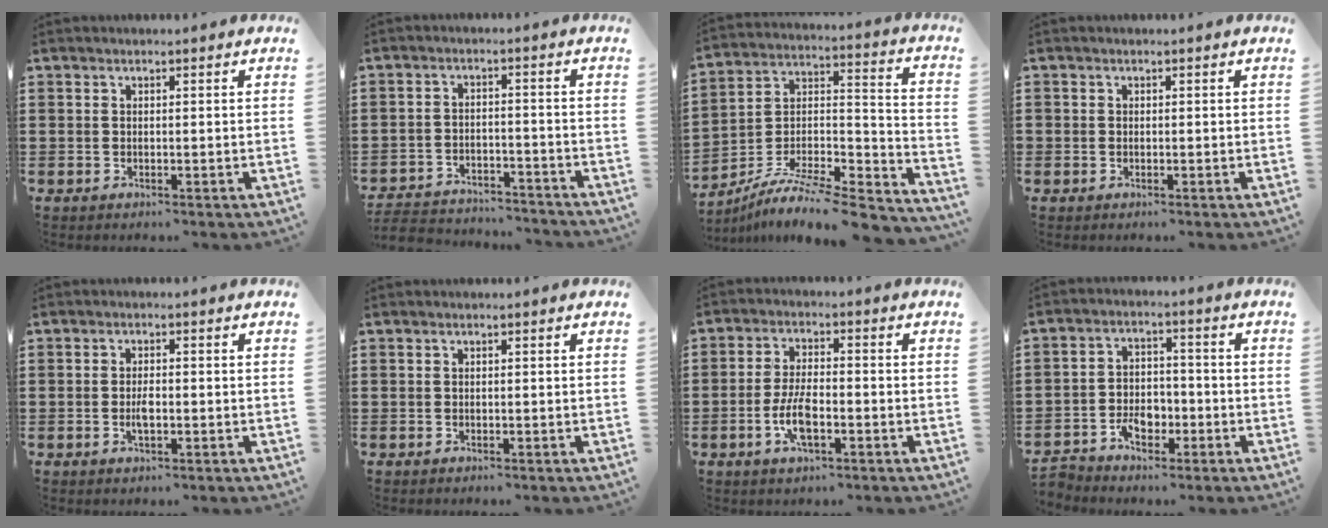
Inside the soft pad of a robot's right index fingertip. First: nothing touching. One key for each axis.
{"total": 4.4, "fx": -4.4, "fy": 0.6, "fz": 0.5, "tx": -0.019, "ty": 0.001, "tz": -0.092}
{"total": 8.5, "fx": -7.2, "fy": 1.5, "fz": 4.1, "tx": -0.074, "ty": 0.002, "tz": -0.146}
{"total": 0.6, "fx": -0.2, "fy": 0.6, "fz": 0.1, "tx": -0.003, "ty": 0.003, "tz": -0.004}
{"total": 2.4, "fx": -0.5, "fy": 0.9, "fz": 2.2, "tx": -0.047, "ty": -0.001, "tz": -0.012}
{"total": 0.0}
{"total": 6.1, "fx": -2.1, "fy": 2.4, "fz": 5.2, "tx": -0.121, "ty": -0.003, "tz": -0.046}
{"total": 4.6, "fx": -2.7, "fy": 3.0, "fz": 2.2, "tx": -0.040, "ty": 0.014, "tz": -0.053}